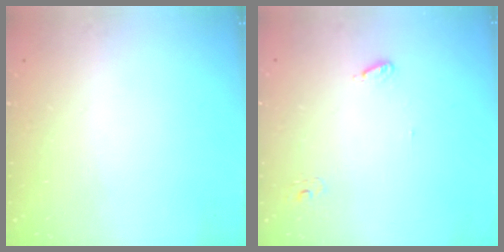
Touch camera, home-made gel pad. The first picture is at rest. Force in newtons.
{"total": 4.2, "press": 4.2, "slide": 0.3}